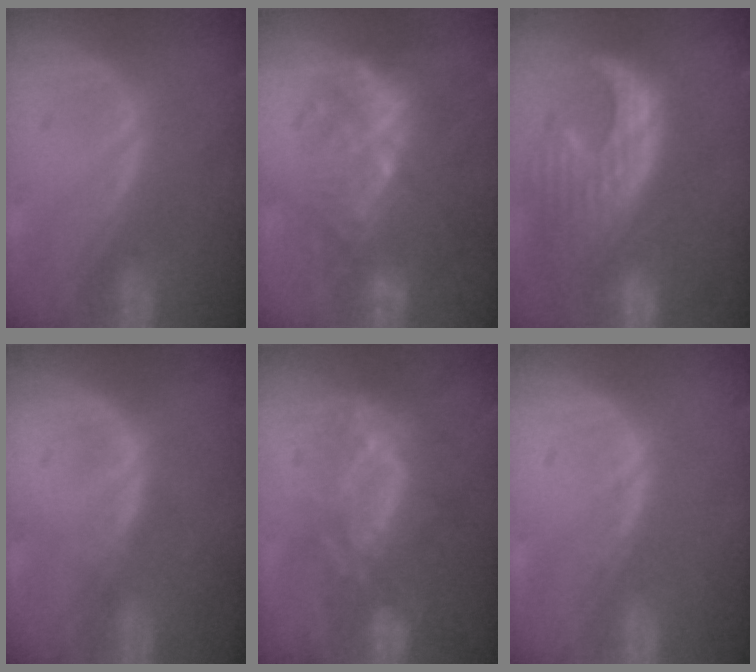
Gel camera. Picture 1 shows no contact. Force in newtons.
{"total": 9.3, "press": 8.6, "slide": 3.5}
{"total": 12.3, "press": 11.1, "slide": 5.3}
{"total": 0.7, "press": 0.6, "slide": 0.2}
{"total": 9.4, "press": 8.5, "slide": 4.1}
{"total": 0.6, "press": 0.6, "slide": 0.1}